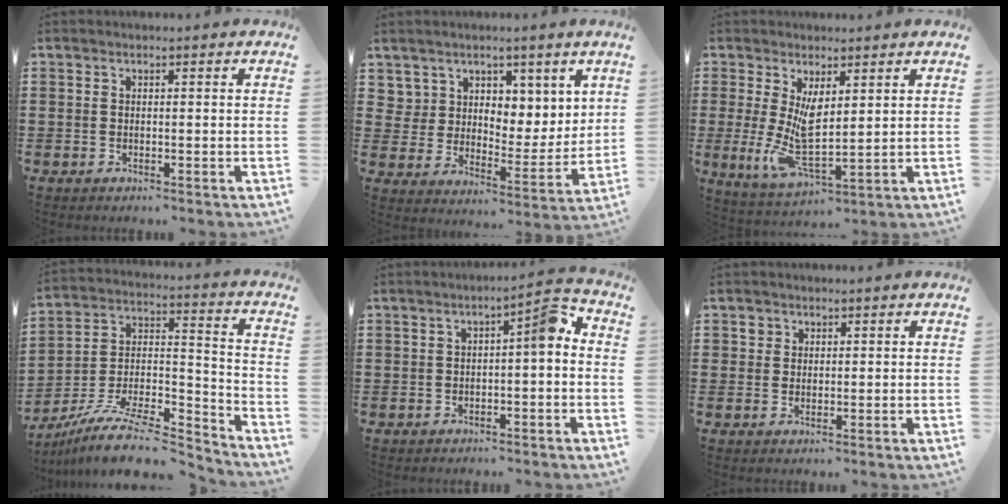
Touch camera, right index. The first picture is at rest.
{"total": 6.9, "force": [5.3, 4.4, 0.3], "torque": [-0.035, -0.022, 0.100]}
{"total": 6.4, "force": [1.8, 2.1, 5.8], "torque": [-0.126, -0.027, 0.028]}
{"total": 12.2, "force": [-10.0, 3.0, 6.4], "torque": [-0.112, 0.027, -0.191]}
{"total": 4.2, "force": [-0.1, 1.0, 4.0], "torque": [-0.056, 0.002, -0.014]}
{"total": 1.3, "force": [0.7, 1.1, 0.1], "torque": [-0.005, 0.004, 0.014]}